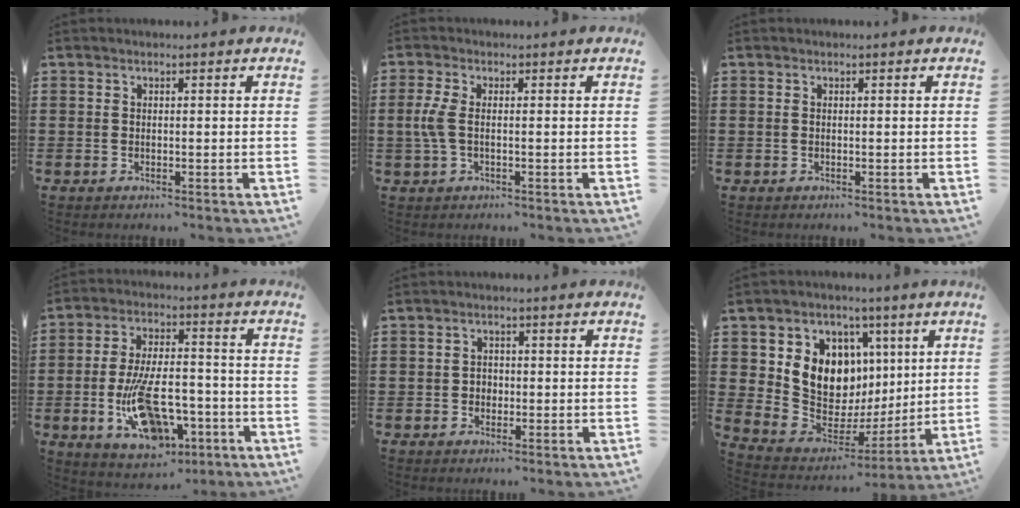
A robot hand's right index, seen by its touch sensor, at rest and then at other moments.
{"total": 3.6, "force": [-0.2, 1.3, 3.4], "torque": [-0.090, -0.009, -0.012]}
{"total": 0.0}
{"total": 12.9, "force": [-4.5, 6.4, 10.2], "torque": [-0.201, 0.006, -0.081]}
{"total": 1.4, "force": [-0.4, 1.2, 0.6], "torque": [-0.014, 0.002, -0.011]}
{"total": 11.2, "force": [3.5, 9.6, 4.5], "torque": [-0.111, -0.033, 0.070]}